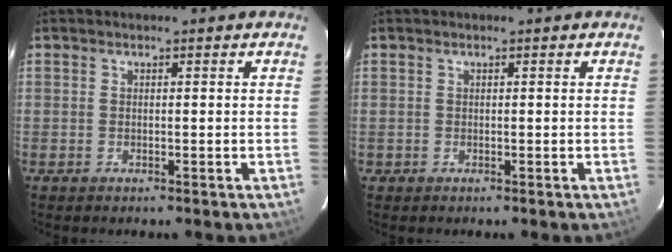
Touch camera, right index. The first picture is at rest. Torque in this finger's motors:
{"motor_torque": [-1.04, -0.34, -1.06, -0.21]}